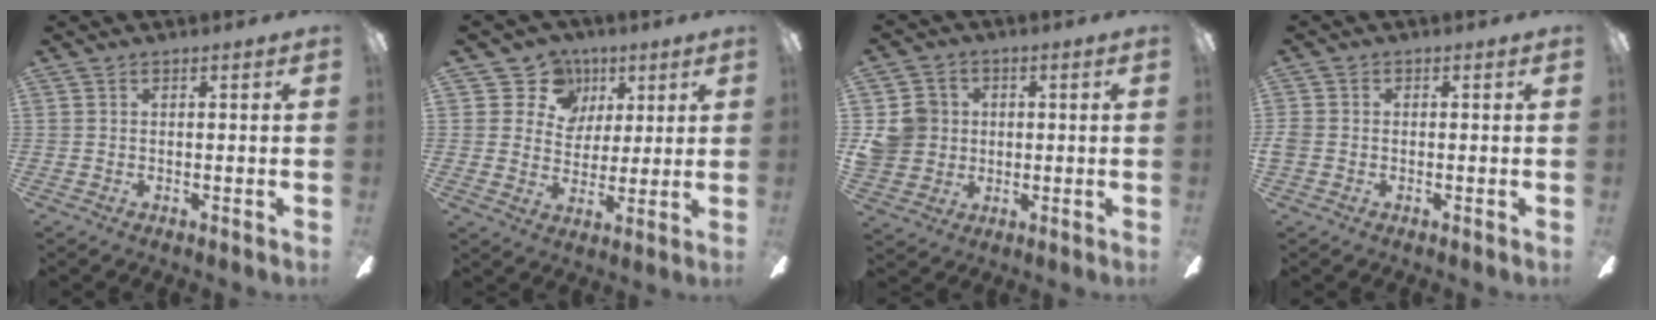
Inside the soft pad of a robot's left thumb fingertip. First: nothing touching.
{"total": 10.2, "force": [5.1, 8.7, 1.6], "torque": [-0.035, -0.026, 0.097]}
{"total": 8.2, "force": [0.7, 7.9, 2.3], "torque": [-0.067, 0.020, 0.021]}
{"total": 1.7, "force": [-0.7, 1.3, 0.8], "torque": [-0.014, 0.005, -0.013]}